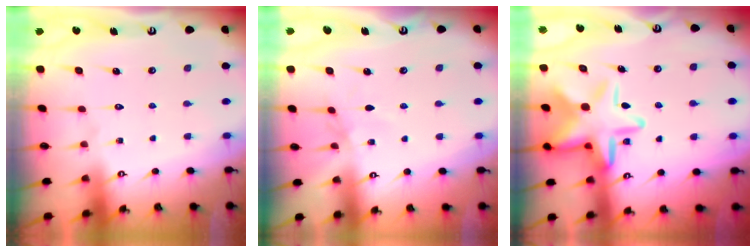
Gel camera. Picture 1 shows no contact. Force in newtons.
{"total": 2.1, "press": 2.0, "slide": 0.4}
{"total": 15.5, "press": 15.4, "slide": 1.5}